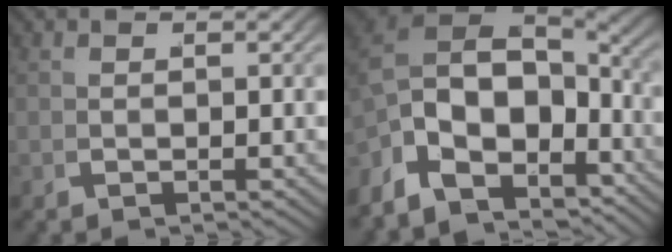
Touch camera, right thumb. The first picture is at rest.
{"total": 14.4, "force": [-2.7, 9.2, 10.7], "torque": [-0.226, -0.051, -0.015]}